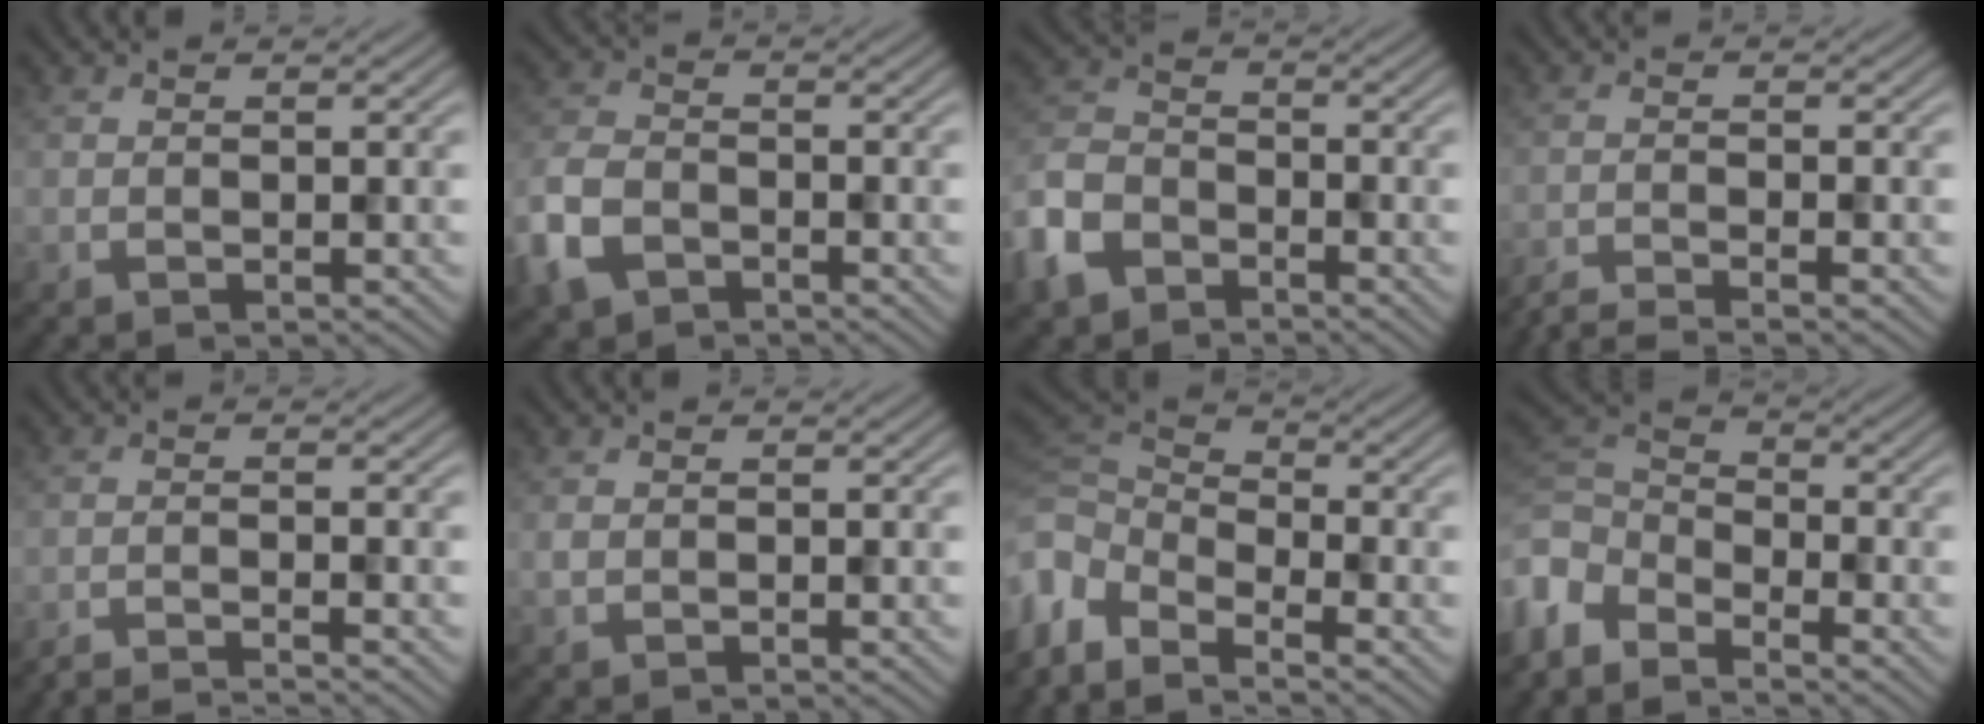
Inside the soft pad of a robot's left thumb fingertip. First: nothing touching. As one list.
[{"total": 6.6, "force": [-3.7, 4.1, 3.6], "torque": [-0.099, -0.006, -0.084]}, {"total": 8.2, "force": [-5.3, 4.9, 3.8], "torque": [-0.105, -0.010, -0.126]}, {"total": 3.8, "force": [-3.1, 0.3, 2.2], "torque": [-0.035, -0.002, -0.070]}, {"total": 3.5, "force": [-3.0, 0.1, 1.8], "torque": [-0.025, 0.002, -0.065]}, {"total": 0.9, "force": [0.0, 0.7, 0.5], "torque": [-0.014, -0.001, 0.001]}, {"total": 6.6, "force": [-3.9, 3.2, 4.2], "torque": [-0.106, -0.013, -0.092]}, {"total": 6.1, "force": [-4.6, 2.9, 2.8], "torque": [-0.073, -0.004, -0.113]}]